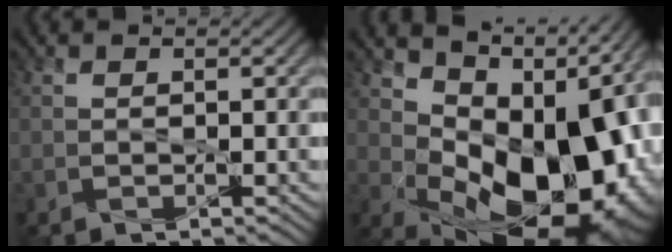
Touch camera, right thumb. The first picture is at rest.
{"total": 16.5, "force": [0.9, 10.1, 13.0], "torque": [-0.179, -0.030, 0.055]}